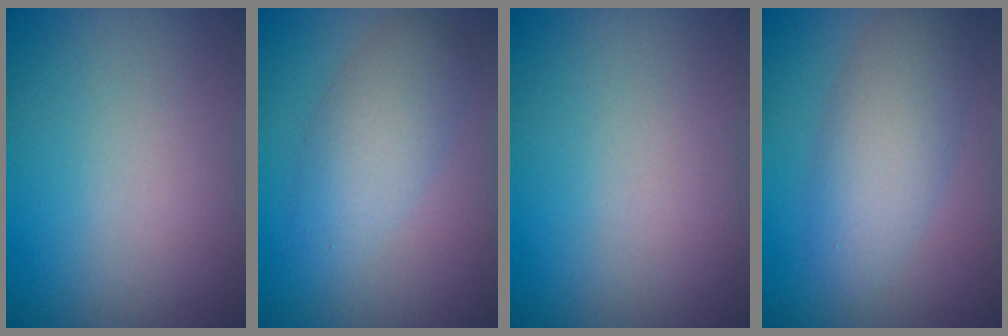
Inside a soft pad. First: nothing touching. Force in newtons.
{"total": 4.0, "press": 4.0, "slide": 0.3}
{"total": 0.0}
{"total": 4.9, "press": 4.9, "slide": 0.2}